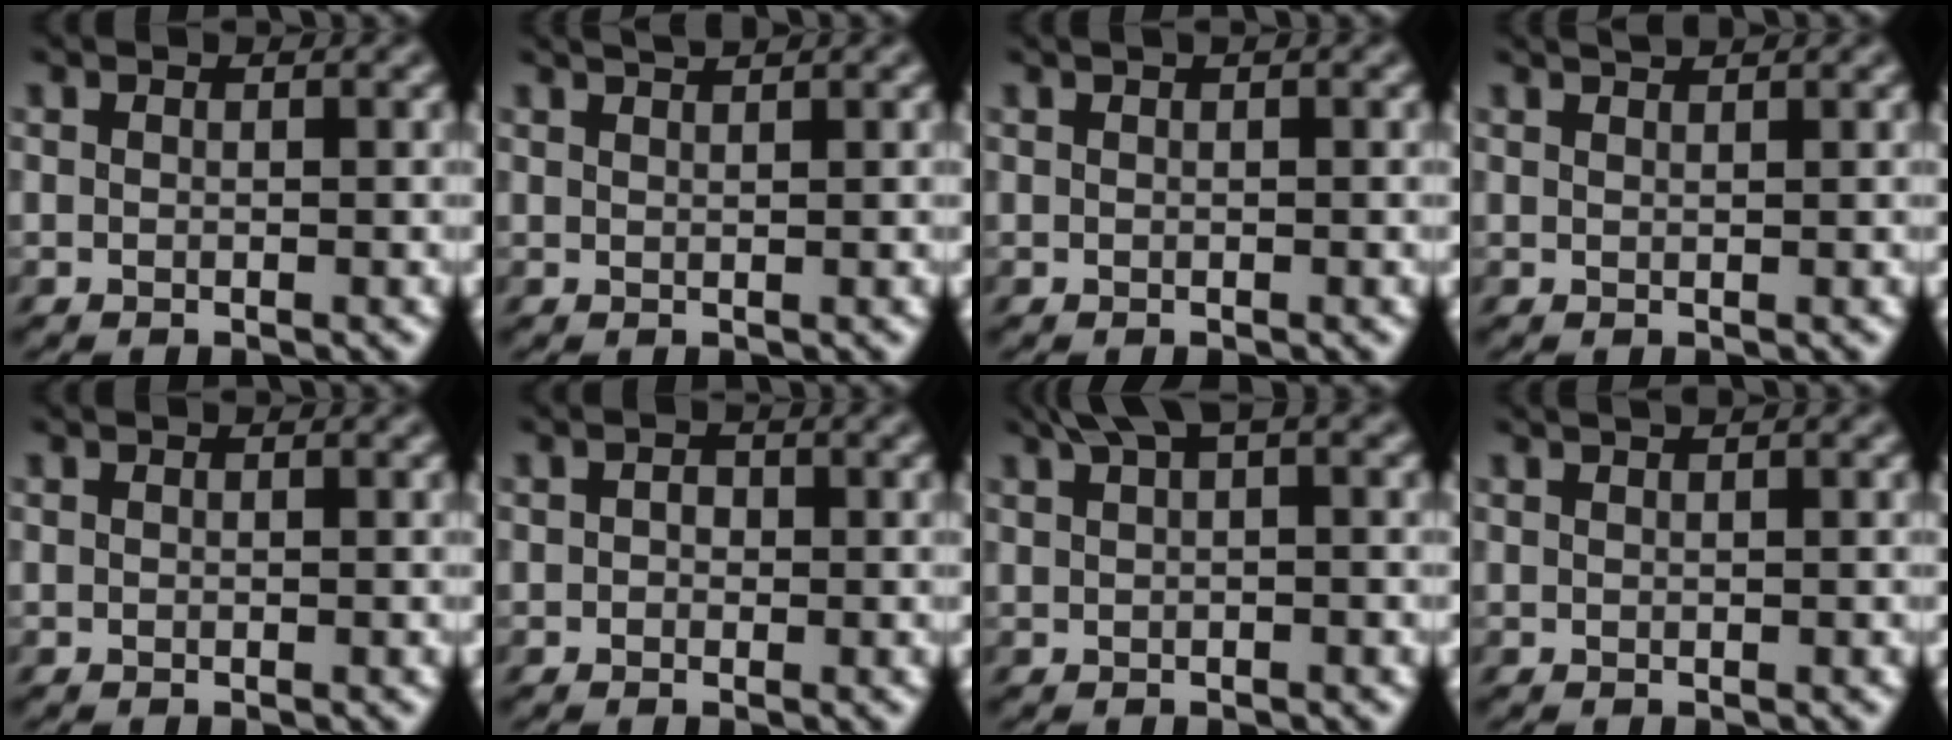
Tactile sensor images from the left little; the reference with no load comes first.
{"total": 2.1, "force": [1.8, 0.4, 1.0], "torque": [-0.003, 0.016, 0.014]}
{"total": 0.9, "force": [0.6, 0.2, 0.7], "torque": [-0.004, 0.003, 0.007]}
{"total": 1.4, "force": [1.3, 0.1, 0.5], "torque": [0.002, 0.010, 0.011]}
{"total": 0.0}
{"total": 1.4, "force": [-0.4, 1.2, 0.6], "torque": [-0.012, 0.003, -0.007]}
{"total": 4.5, "force": [2.8, 1.5, 3.2], "torque": [-0.066, 0.020, 0.042]}
{"total": 1.5, "force": [1.2, 0.4, 0.9], "torque": [-0.003, 0.012, 0.007]}